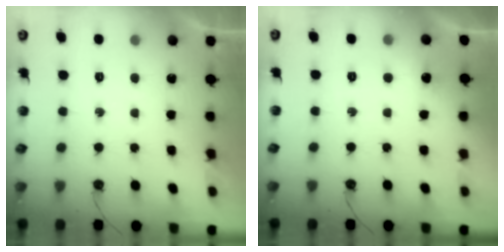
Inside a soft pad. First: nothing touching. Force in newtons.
{"total": 3.0, "press": 2.8, "slide": 1.0}